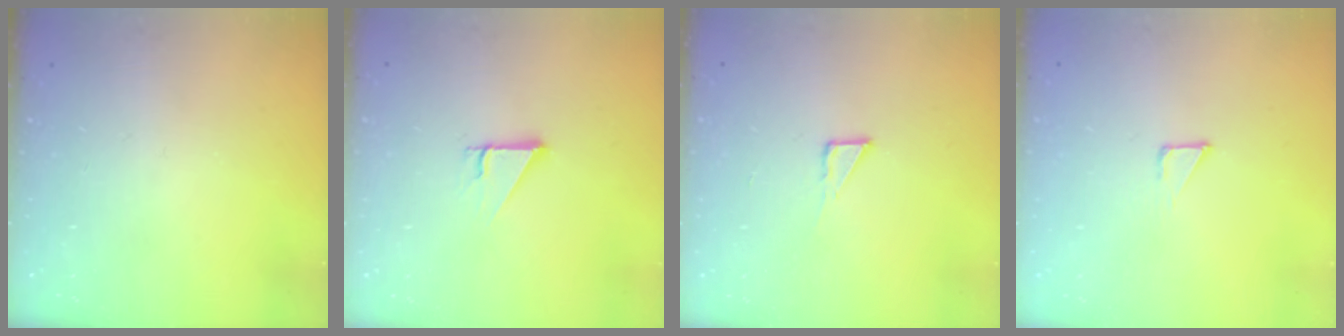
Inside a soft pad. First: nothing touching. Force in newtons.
{"total": 2.5, "press": 2.5, "slide": 0.2}
{"total": 3.6, "press": 3.6, "slide": 0.3}
{"total": 2.1, "press": 2.1, "slide": 0.1}